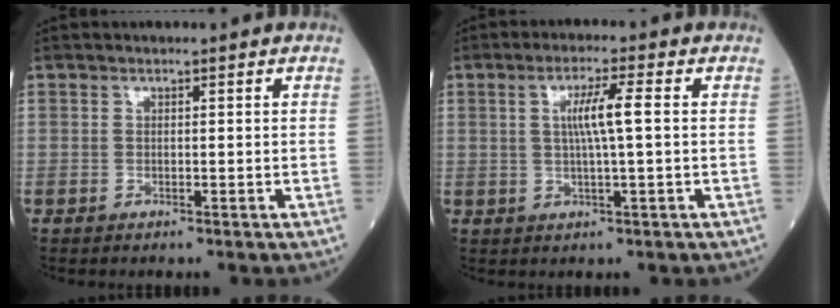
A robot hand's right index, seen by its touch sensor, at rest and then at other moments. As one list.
[{"total": 5.1, "force": [0.7, -0.2, 5.1], "torque": [-0.093, 0.003, 0.014]}]